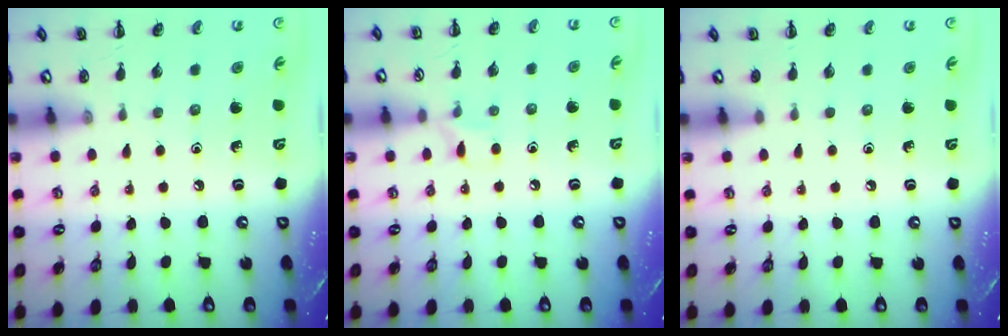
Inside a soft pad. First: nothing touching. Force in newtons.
{"total": 5.0, "press": 4.8, "slide": 1.5}
{"total": 0.7, "press": 0.7, "slide": 0.0}